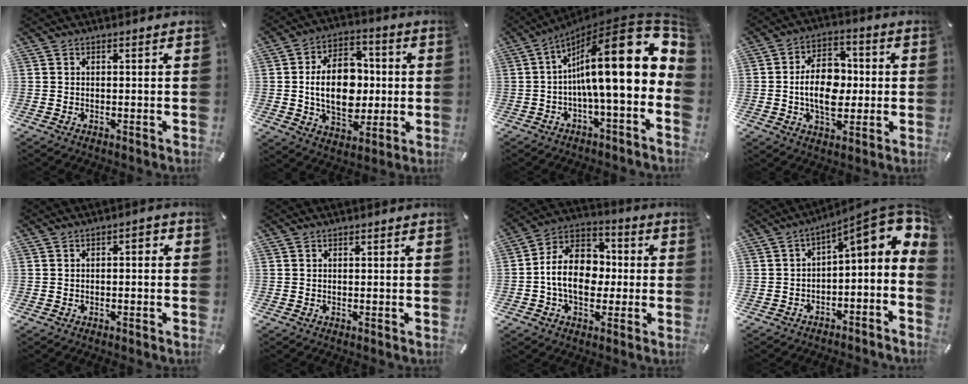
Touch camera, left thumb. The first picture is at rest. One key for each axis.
{"total": 16.1, "fx": -0.3, "fy": 11.3, "fz": 11.4, "tx": -0.214, "ty": 0.008, "tz": -0.005}
{"total": 26.0, "fx": 4.4, "fy": 7.0, "fz": 24.6, "tx": -0.403, "ty": -0.048, "tz": 0.066}
{"total": 13.2, "fx": -0.8, "fy": 9.0, "fz": 9.6, "tx": -0.180, "ty": 0.011, "tz": -0.015}
{"total": 2.3, "fx": -1.5, "fy": 1.0, "fz": 1.5, "tx": -0.025, "ty": 0.011, "tz": -0.030}
{"total": 0.0}
{"total": 13.3, "fx": -2.2, "fy": 10.4, "fz": 8.1, "tx": -0.167, "ty": 0.020, "tz": -0.040}
{"total": 10.6, "fx": 3.7, "fy": 4.1, "fz": 9.0, "tx": -0.111, "ty": -0.038, "tz": 0.055}